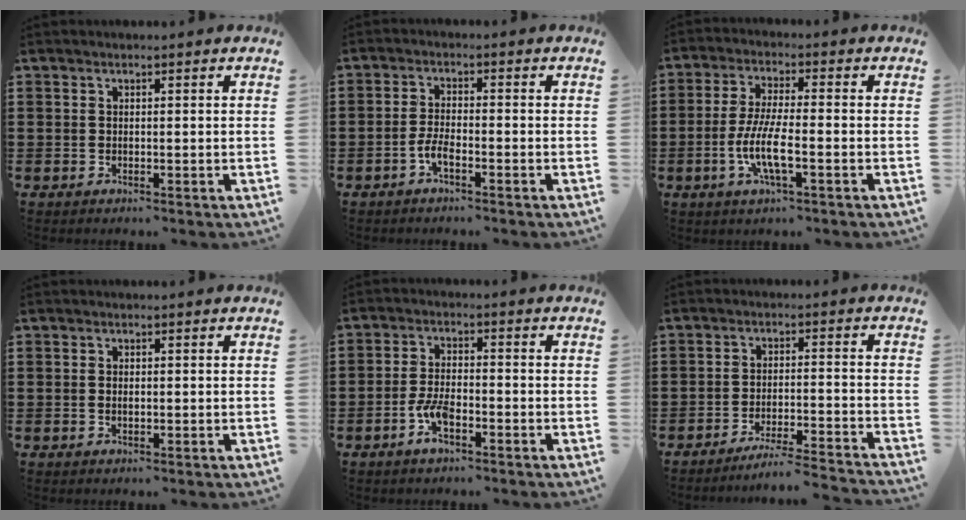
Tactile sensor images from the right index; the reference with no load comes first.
{"total": 2.7, "force": [-1.5, 0.5, 2.2], "torque": [-0.053, -0.002, -0.032]}
{"total": 7.2, "force": [-2.5, 1.4, 6.6], "torque": [-0.146, -0.013, -0.052]}
{"total": 0.9, "force": [0.0, 0.4, 0.8], "torque": [-0.015, 0.001, -0.001]}
{"total": 4.8, "force": [-2.5, 1.8, 3.7], "torque": [-0.091, -0.004, -0.051]}
{"total": 4.7, "force": [-4.4, -0.7, 1.5], "torque": [-0.033, -0.016, -0.088]}